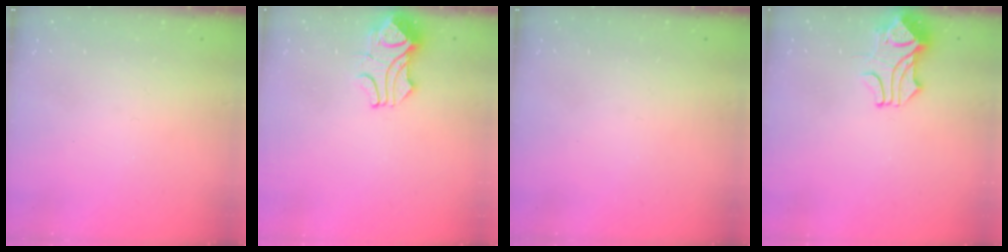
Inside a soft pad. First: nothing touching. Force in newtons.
{"total": 3.4, "press": 3.3, "slide": 1.0}
{"total": 0.0}
{"total": 1.7, "press": 1.3, "slide": 1.1}